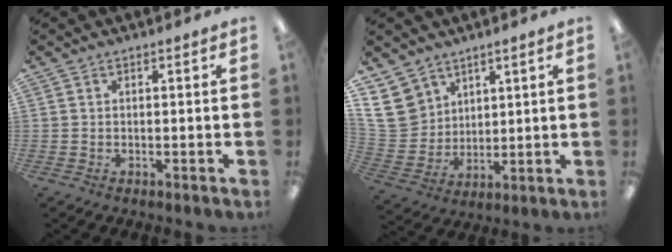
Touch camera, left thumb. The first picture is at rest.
{"total": 12.0, "force": [6.7, 9.2, 3.6], "torque": [-0.097, -0.028, 0.135]}